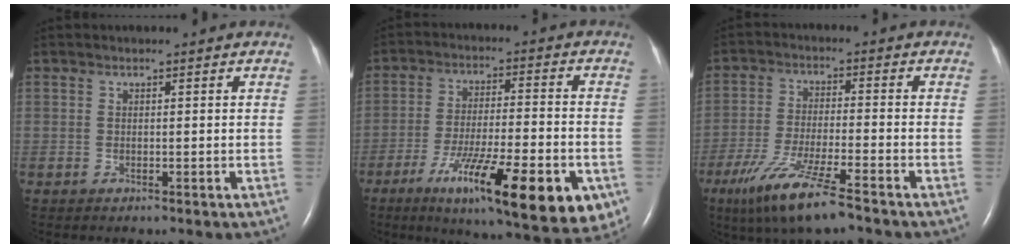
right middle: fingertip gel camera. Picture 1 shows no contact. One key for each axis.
{"total": 21.9, "fx": -10.3, "fy": 4.6, "fz": 18.8, "tx": -0.236, "ty": -0.029, "tz": -0.150}
{"total": 10.4, "fx": -6.8, "fy": 0.5, "fz": 7.8, "tx": -0.162, "ty": -0.030, "tz": -0.125}